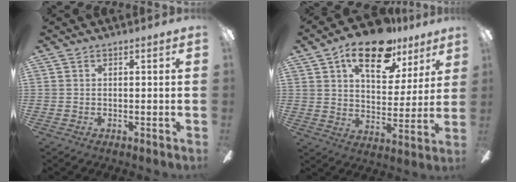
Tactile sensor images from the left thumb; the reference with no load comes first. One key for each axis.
{"total": 18.4, "fx": 11.7, "fy": 8.6, "fz": 11.3, "tx": -0.174, "ty": -0.049, "tz": 0.199}